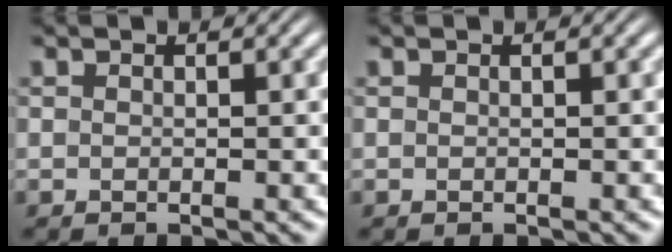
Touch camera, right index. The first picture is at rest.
{"total": 0.0}